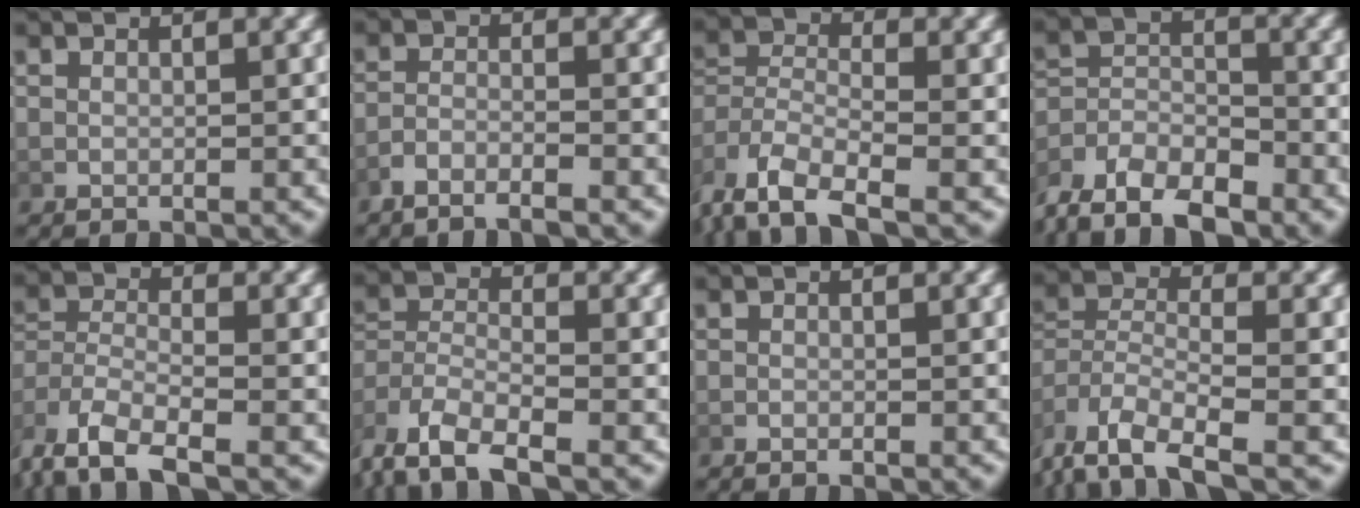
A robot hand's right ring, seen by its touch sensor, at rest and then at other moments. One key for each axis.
{"total": 3.4, "fx": -3.0, "fy": 0.5, "fz": 1.5, "tx": -0.027, "ty": -0.003, "tz": -0.054}
{"total": 5.4, "fx": -1.8, "fy": 3.7, "fz": 3.4, "tx": -0.096, "ty": -0.028, "tz": -0.025}
{"total": 6.9, "fx": -3.9, "fy": 4.5, "fz": 3.5, "tx": -0.088, "ty": -0.032, "tz": -0.061}
{"total": 4.9, "fx": -1.8, "fy": 3.2, "fz": 3.2, "tx": -0.091, "ty": -0.028, "tz": -0.021}
{"total": 5.2, "fx": -1.9, "fy": 3.8, "fz": 3.1, "tx": -0.087, "ty": -0.024, "tz": -0.030}
{"total": 0.6, "fx": -0.6, "fy": 0.0, "fz": -0.1, "tx": 0.002, "ty": -0.005, "tz": -0.008}
{"total": 6.1, "fx": -2.3, "fy": 3.9, "fz": 4.1, "tx": -0.110, "ty": -0.027, "tz": -0.031}